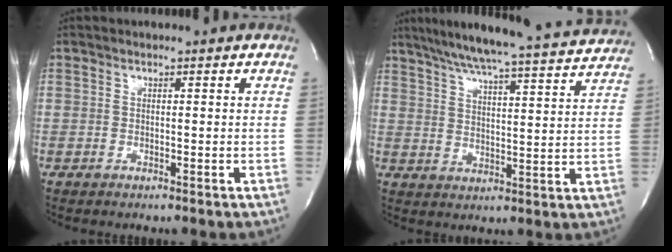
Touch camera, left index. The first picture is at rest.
{"total": 21.9, "force": [20.1, 0.6, 8.5], "torque": [-0.142, -0.019, 0.263]}